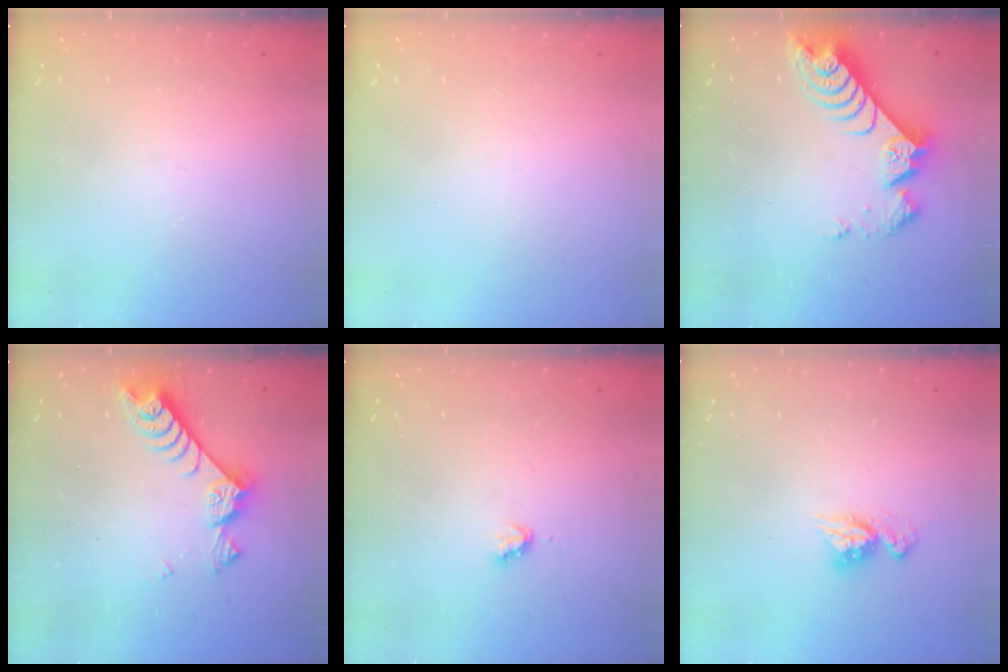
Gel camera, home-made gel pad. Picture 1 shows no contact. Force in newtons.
{"total": 0.0}
{"total": 8.8, "press": 8.8, "slide": 0.8}
{"total": 7.7, "press": 7.6, "slide": 1.2}
{"total": 2.8, "press": 2.8, "slide": 0.3}
{"total": 7.5, "press": 7.4, "slide": 0.8}